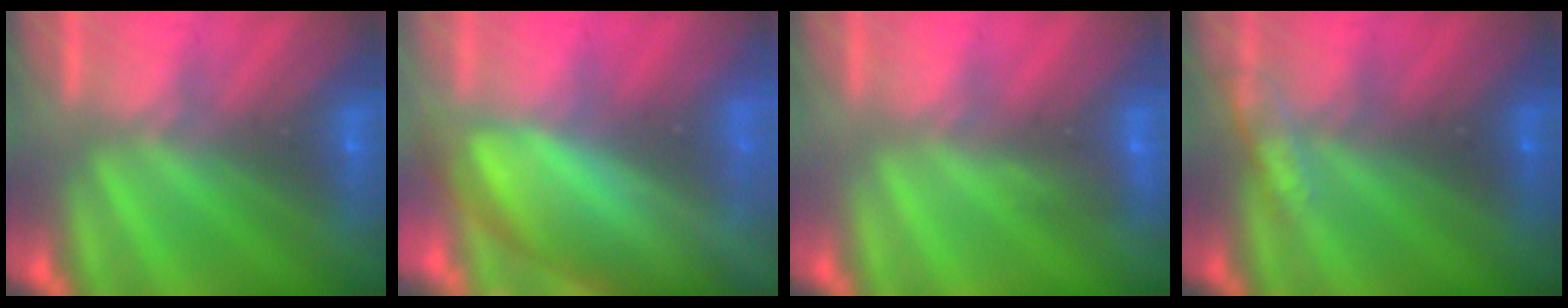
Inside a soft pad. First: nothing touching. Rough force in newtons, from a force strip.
{"total": 9.8}
{"total": 2.9}
{"total": 3.1}